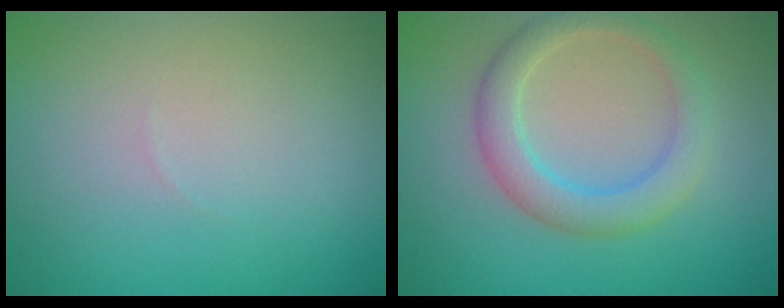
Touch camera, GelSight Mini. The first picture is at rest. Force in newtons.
{"total": 3.6, "press": 3.6, "slide": 0.1}